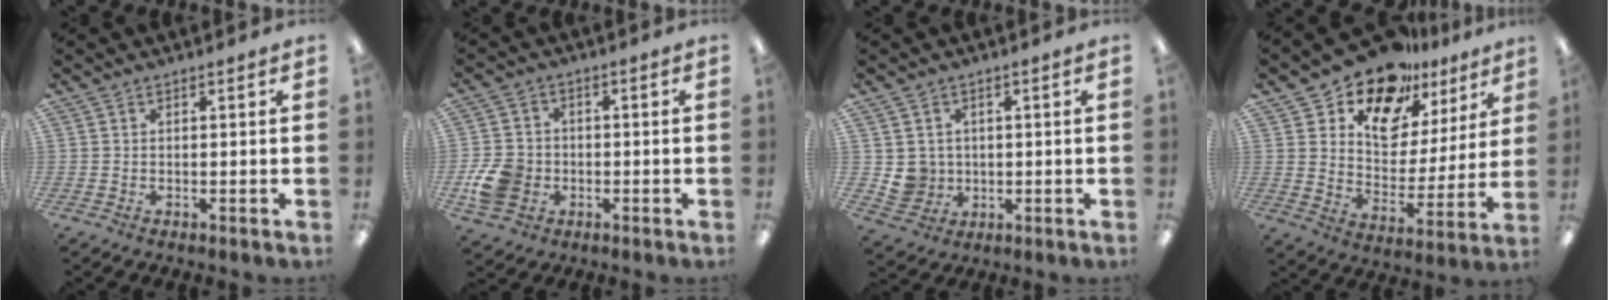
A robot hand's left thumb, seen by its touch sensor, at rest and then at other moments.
{"total": 9.1, "force": [-2.4, 7.5, 4.5], "torque": [-0.098, 0.017, -0.041]}
{"total": 5.5, "force": [0.7, 5.4, 0.8], "torque": [-0.028, 0.005, 0.018]}
{"total": 16.2, "force": [13.3, 7.5, 5.4], "torque": [-0.107, -0.100, 0.237]}